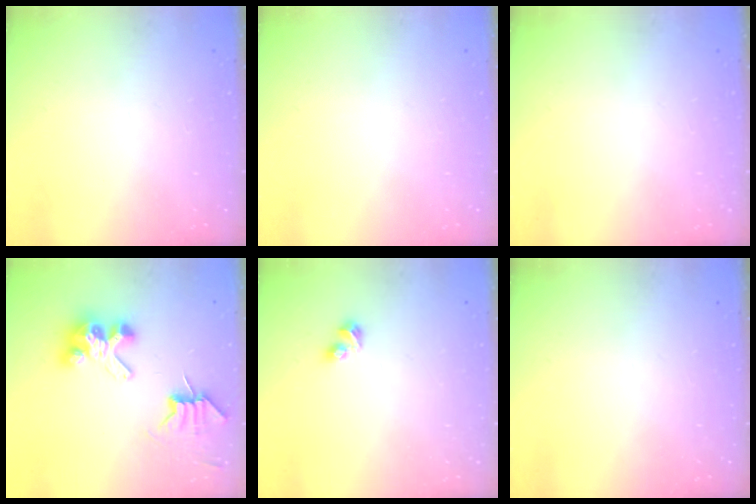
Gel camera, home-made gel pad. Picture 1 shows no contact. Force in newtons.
{"total": 0.0}
{"total": 0.0}
{"total": 7.1, "press": 7.1, "slide": 0.7}
{"total": 3.8, "press": 3.8, "slide": 0.3}
{"total": 0.0}